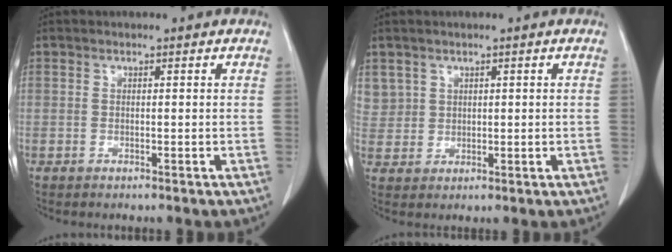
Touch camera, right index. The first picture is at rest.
{"total": 3.9, "force": [2.0, 3.3, 0.0], "torque": [0.008, 0.012, 0.044]}